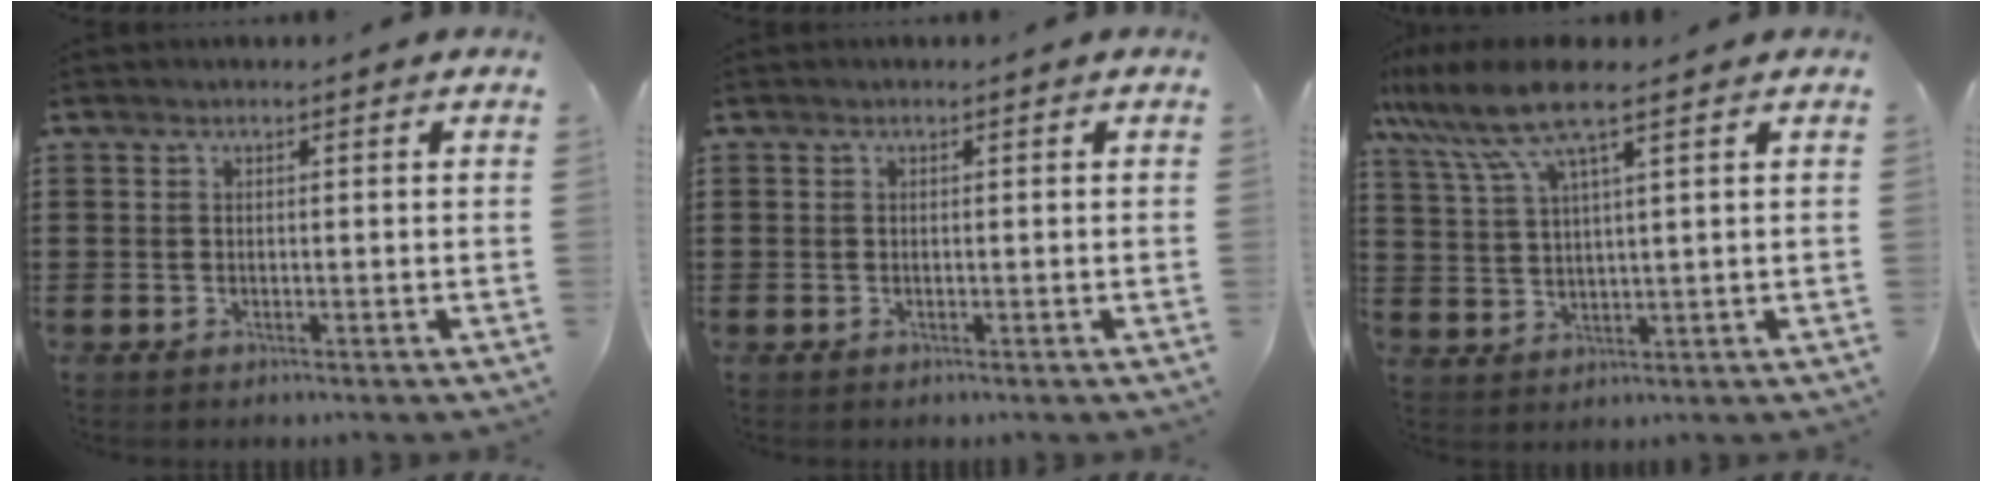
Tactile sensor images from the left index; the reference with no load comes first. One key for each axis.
{"total": 0.0}
{"total": 9.5, "fx": 6.5, "fy": 1.5, "fz": 6.8, "tx": -0.157, "ty": -0.015, "tz": 0.113}